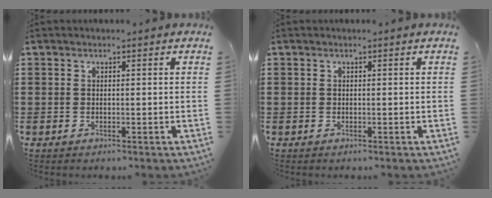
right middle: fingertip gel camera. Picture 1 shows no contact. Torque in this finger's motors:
{"motor_torque": [-0.02, 0.00, 0.00, 0.00]}